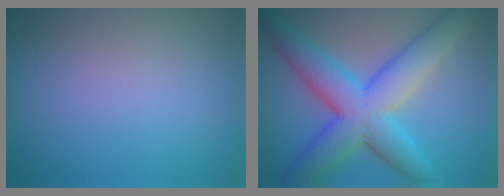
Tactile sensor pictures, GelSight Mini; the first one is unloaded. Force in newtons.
{"total": 8.8, "press": 8.8, "slide": 0.1}